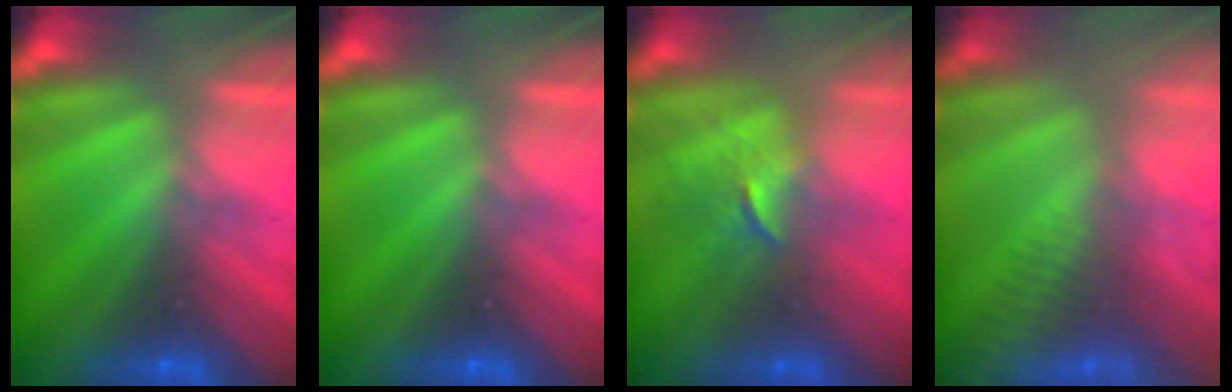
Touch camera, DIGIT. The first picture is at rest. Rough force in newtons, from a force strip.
{"total": 0.0}
{"total": 2.5}
{"total": 3.4}